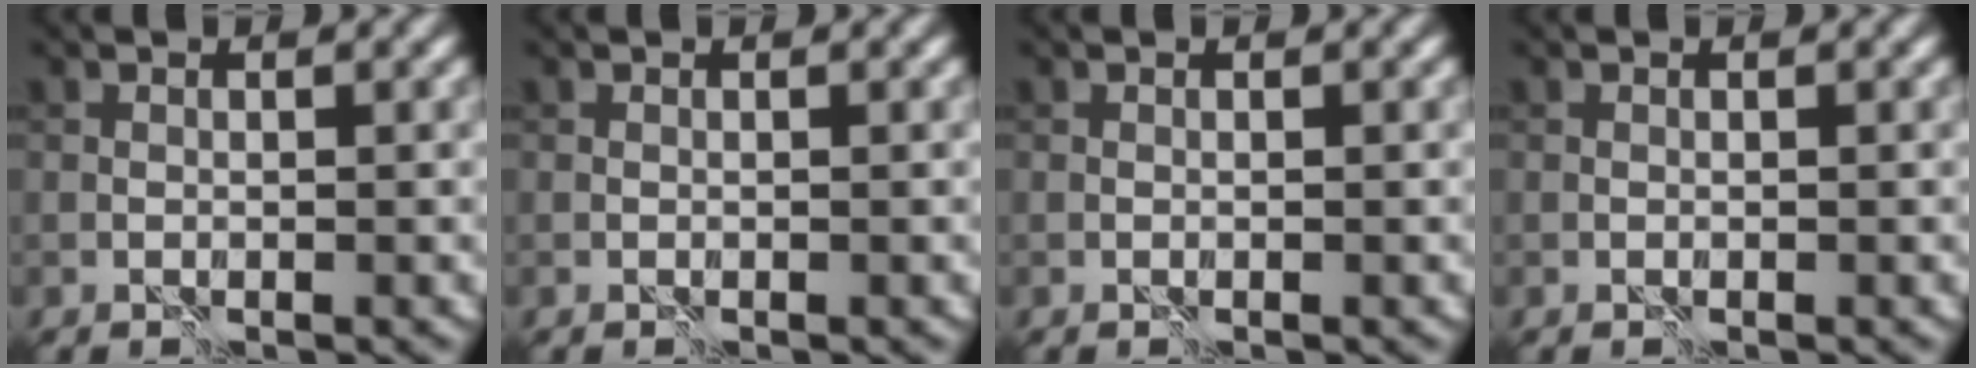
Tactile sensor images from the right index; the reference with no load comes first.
{"total": 0.0}
{"total": 0.0}
{"total": 0.0}